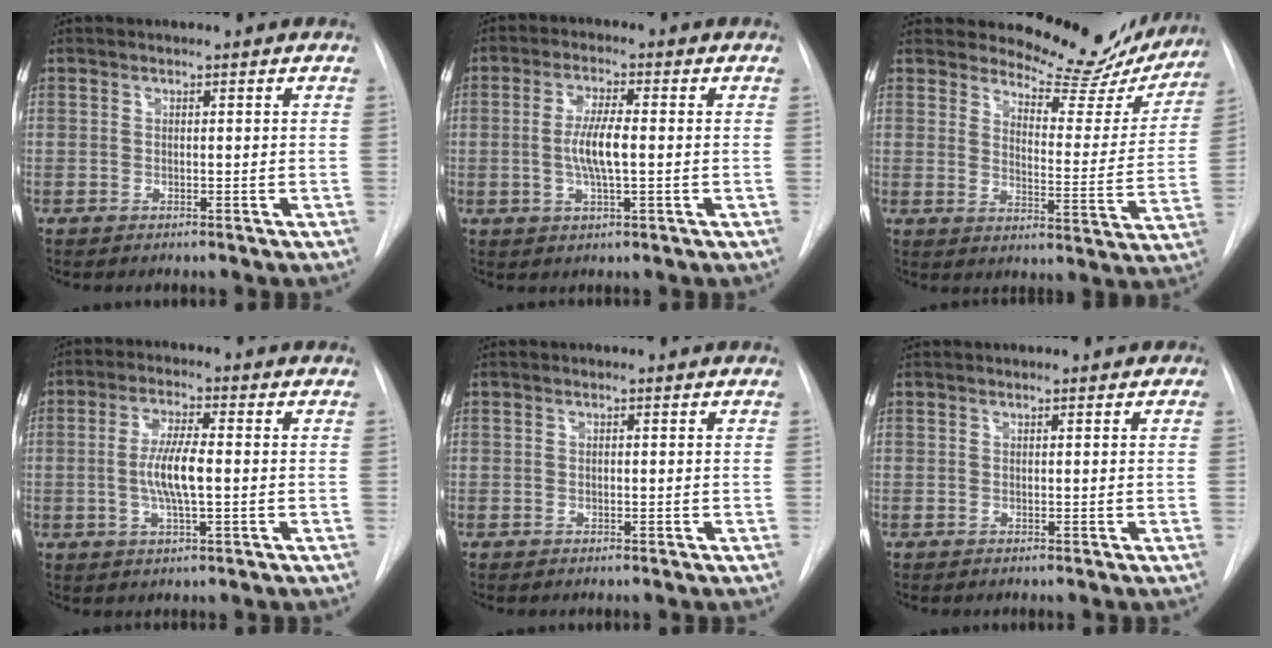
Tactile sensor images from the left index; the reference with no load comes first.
{"total": 5.8, "force": [-0.3, 0.9, 5.7], "torque": [-0.118, -0.001, -0.008]}
{"total": 15.3, "force": [14.2, 4.6, 3.1], "torque": [-0.022, -0.053, 0.159]}
{"total": 6.7, "force": [-0.4, 1.1, 6.6], "torque": [-0.135, -0.001, -0.011]}
{"total": 0.0}
{"total": 0.6, "force": [0.4, 0.4, 0.1], "torque": [0.002, 0.000, 0.000]}